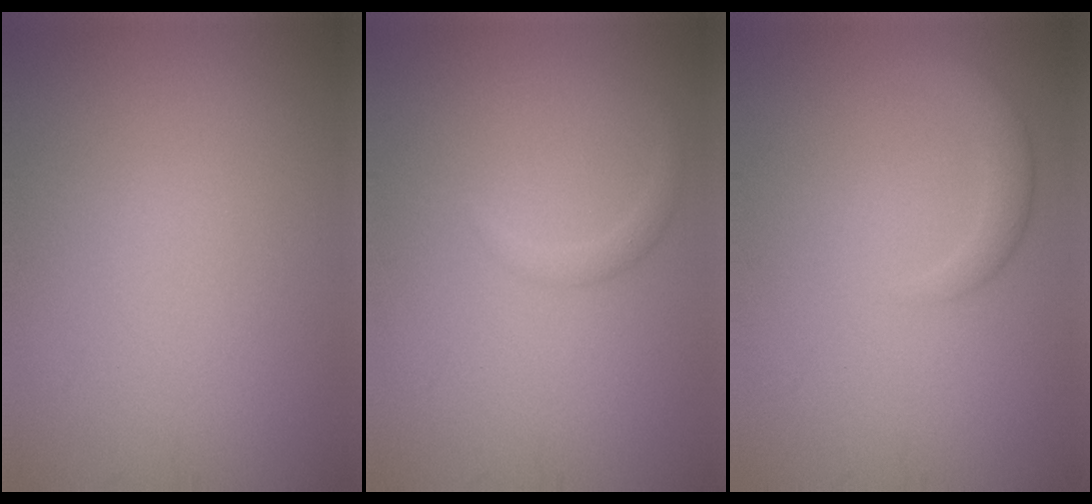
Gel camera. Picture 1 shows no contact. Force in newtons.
{"total": 1.0, "press": 1.0, "slide": 0.0}
{"total": 2.1, "press": 2.1, "slide": 0.2}